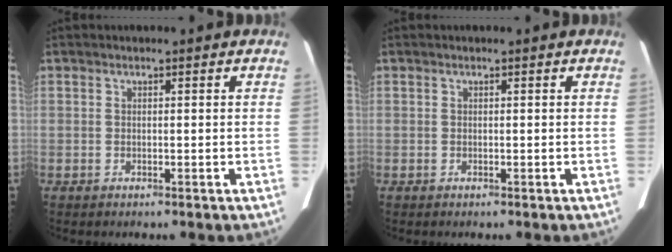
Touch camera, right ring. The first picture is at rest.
{"total": 0.0}